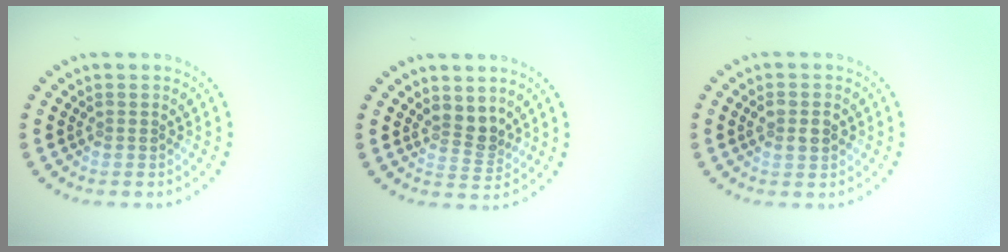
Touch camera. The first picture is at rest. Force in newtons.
{"total": 2.3, "press": 1.7, "slide": 1.5}
{"total": 1.8, "press": 1.8, "slide": 0.2}